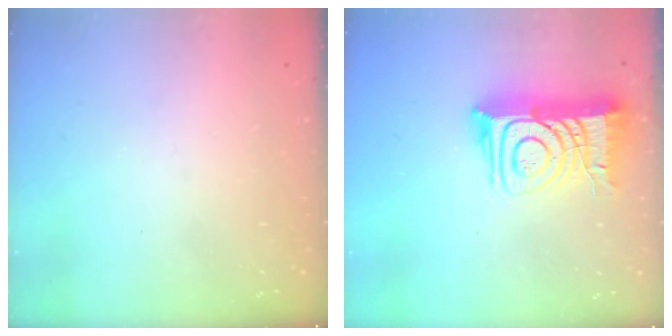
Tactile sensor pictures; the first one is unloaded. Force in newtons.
{"total": 16.5, "press": 16.4, "slide": 1.5}